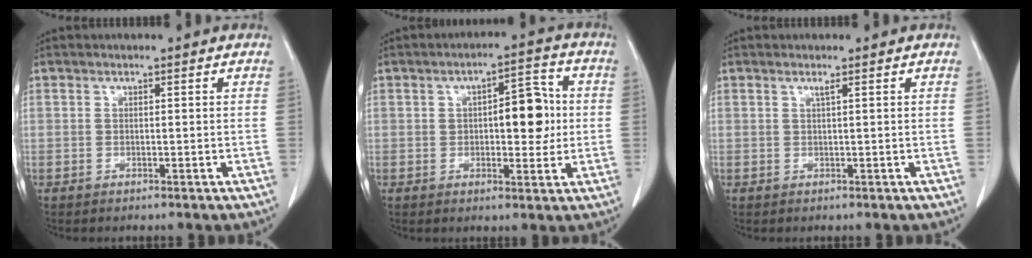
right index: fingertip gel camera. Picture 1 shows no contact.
{"total": 7.9, "force": [0.6, 3.2, 7.2], "torque": [-0.096, 0.019, 0.011]}
{"total": 0.6, "force": [0.3, -0.2, 0.5], "torque": [-0.016, -0.002, 0.011]}